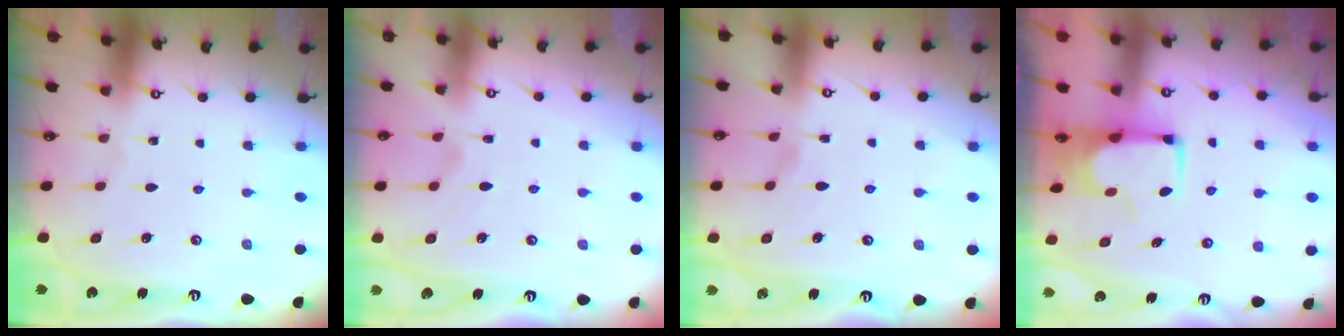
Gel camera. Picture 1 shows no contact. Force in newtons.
{"total": 3.8, "press": 3.6, "slide": 1.2}
{"total": 1.2, "press": 0.8, "slide": 0.9}
{"total": 6.0, "press": 6.0, "slide": 0.4}